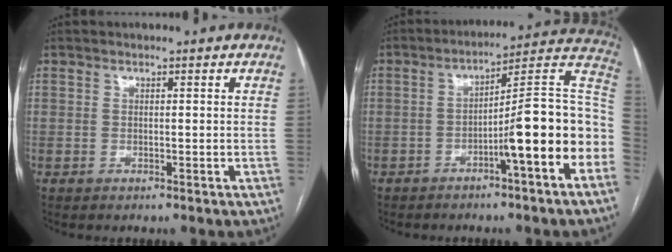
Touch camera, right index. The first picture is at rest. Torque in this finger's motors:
{"motor_torque": [2.12, -0.02, 1.05, 0.21]}